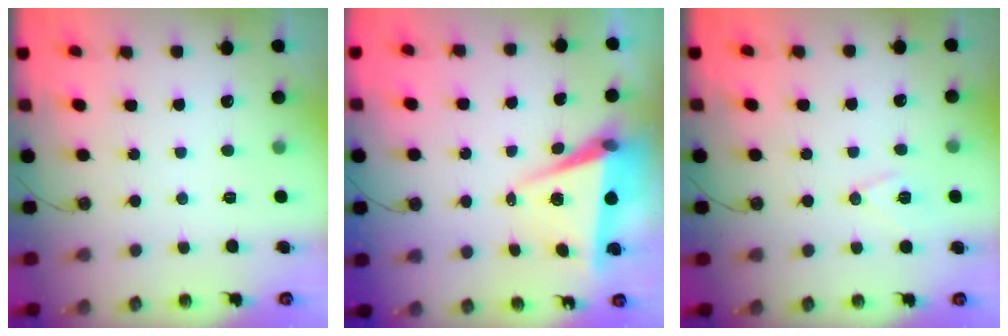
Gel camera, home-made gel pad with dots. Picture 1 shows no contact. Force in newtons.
{"total": 6.1, "press": 4.4, "slide": 4.2}
{"total": 8.1, "press": 7.3, "slide": 3.5}